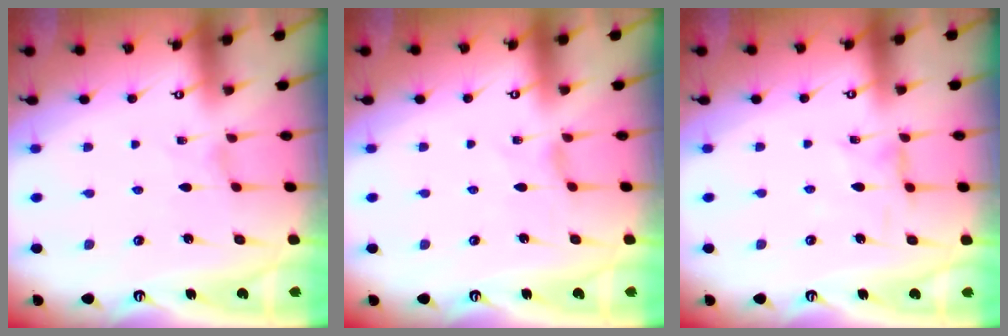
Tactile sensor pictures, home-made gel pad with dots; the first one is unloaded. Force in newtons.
{"total": 0.8, "press": 0.8, "slide": 0.2}
{"total": 1.7, "press": 1.7, "slide": 0.2}